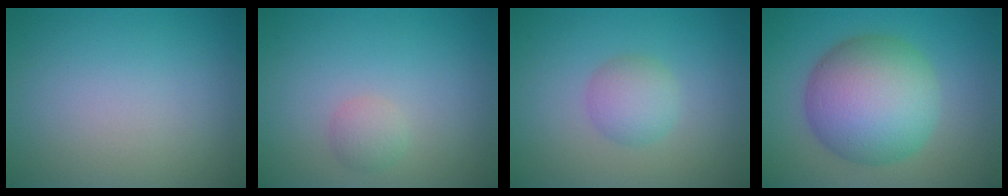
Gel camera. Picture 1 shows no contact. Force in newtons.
{"total": 1.3, "press": 1.3, "slide": 0.1}
{"total": 2.5, "press": 2.5, "slide": 0.1}
{"total": 10.0, "press": 10.0, "slide": 0.1}